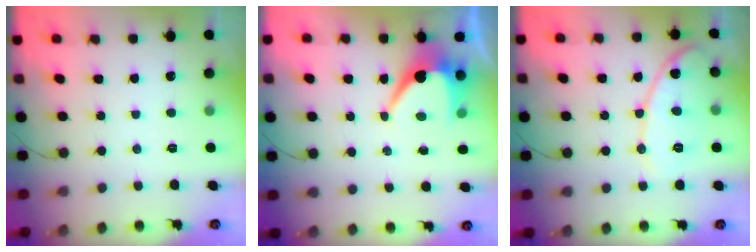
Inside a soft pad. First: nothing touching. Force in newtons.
{"total": 7.6, "press": 7.6, "slide": 0.2}
{"total": 11.5, "press": 11.5, "slide": 0.6}